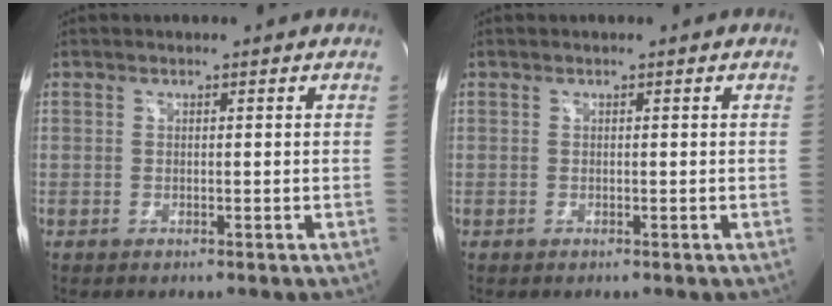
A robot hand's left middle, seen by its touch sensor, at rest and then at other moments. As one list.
[{"total": 0.0}]